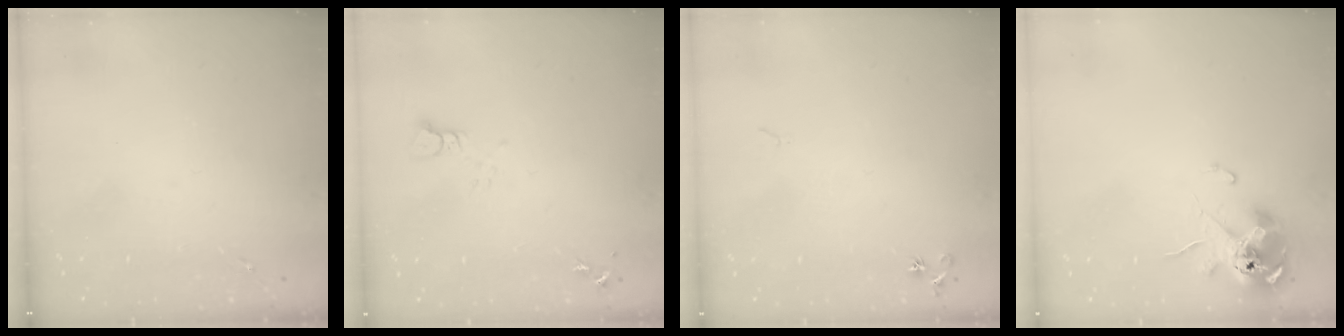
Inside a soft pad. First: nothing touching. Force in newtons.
{"total": 3.2, "press": 3.2, "slide": 0.1}
{"total": 6.7, "press": 6.6, "slide": 1.0}
{"total": 10.4, "press": 10.3, "slide": 1.4}